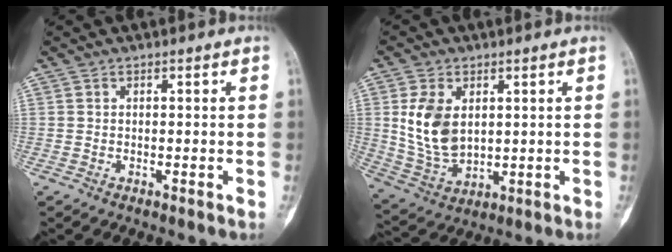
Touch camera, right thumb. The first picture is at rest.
{"total": 10.9, "force": [2.3, 7.0, 8.0], "torque": [-0.144, -0.013, 0.060]}